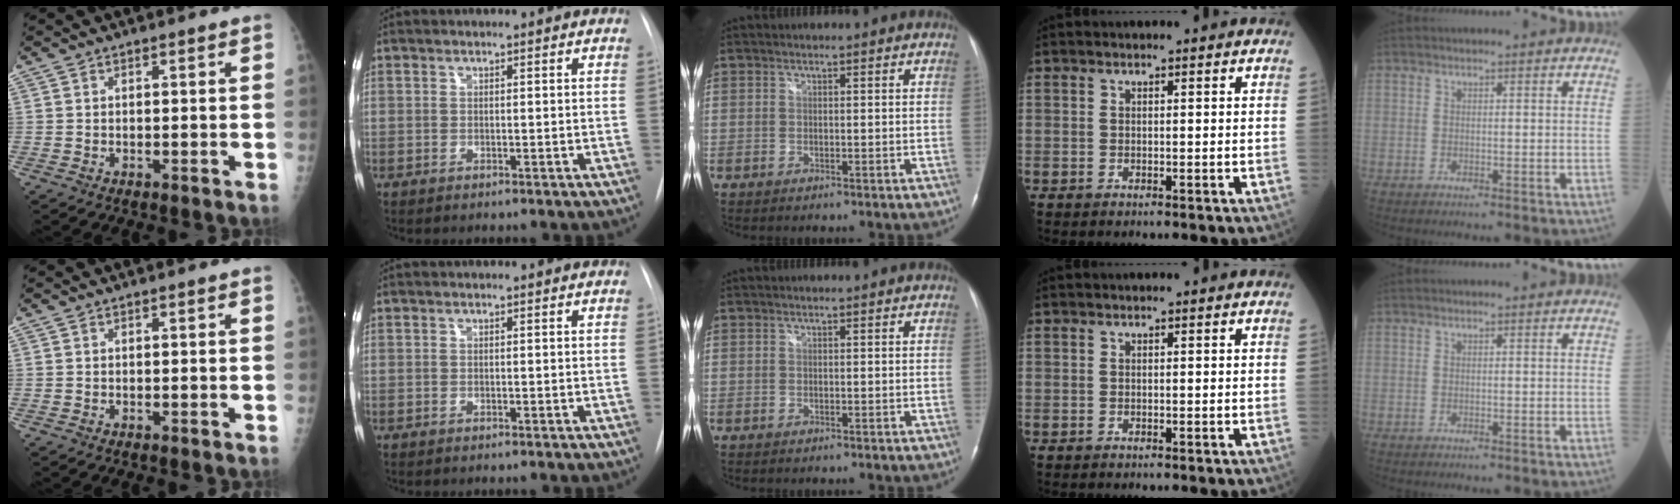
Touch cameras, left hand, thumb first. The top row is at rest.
{}